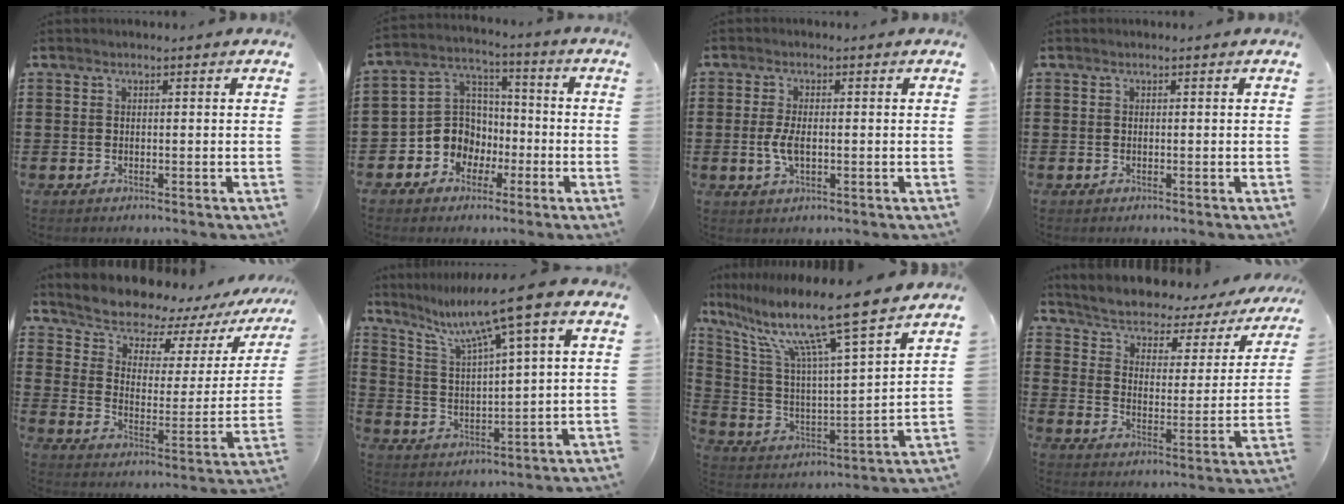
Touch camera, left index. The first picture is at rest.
{"total": 8.1, "force": [-2.6, 7.5, 1.9], "torque": [-0.079, 0.006, -0.052]}
{"total": 3.6, "force": [-0.3, 1.5, 3.2], "torque": [-0.074, -0.003, -0.010]}
{"total": 0.0}
{"total": 6.9, "force": [6.6, 1.8, 1.0], "torque": [-0.054, -0.057, 0.112]}
{"total": 9.0, "force": [6.5, -0.4, 6.2], "torque": [-0.131, -0.034, 0.104]}
{"total": 12.8, "force": [9.8, 0.0, 8.2], "torque": [-0.185, -0.068, 0.157]}
{"total": 3.1, "force": [2.6, 1.0, 1.4], "torque": [-0.045, -0.030, 0.034]}